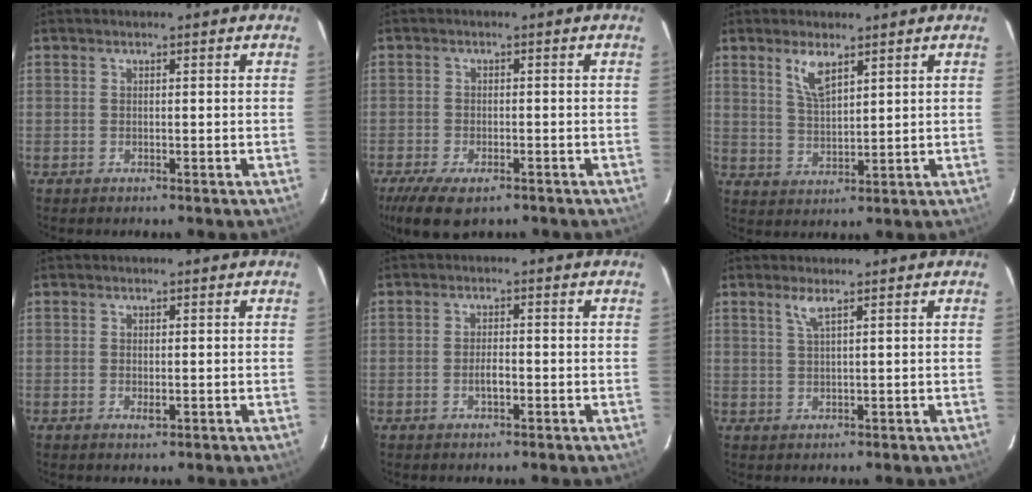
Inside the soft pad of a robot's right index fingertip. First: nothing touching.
{"total": 9.0, "force": [-6.0, 3.9, 5.4], "torque": [-0.130, -0.031, -0.103]}
{"total": 5.4, "force": [3.4, 1.9, 3.8], "torque": [-0.072, -0.001, 0.069]}
{"total": 1.4, "force": [-0.4, 0.7, 1.2], "torque": [-0.023, -0.002, -0.005]}
{"total": 2.5, "force": [-0.9, 1.0, 2.1], "torque": [-0.039, -0.001, -0.016]}
{"total": 2.1, "force": [1.3, -0.2, 1.7], "torque": [-0.035, 0.000, 0.028]}